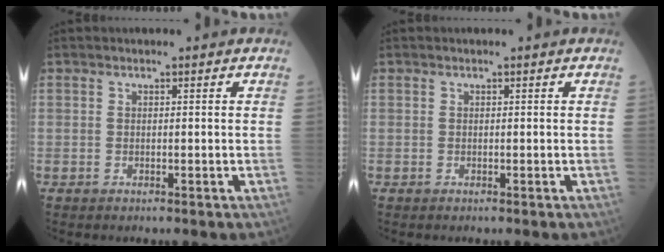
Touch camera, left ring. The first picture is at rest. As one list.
[{"total": 0.0}]